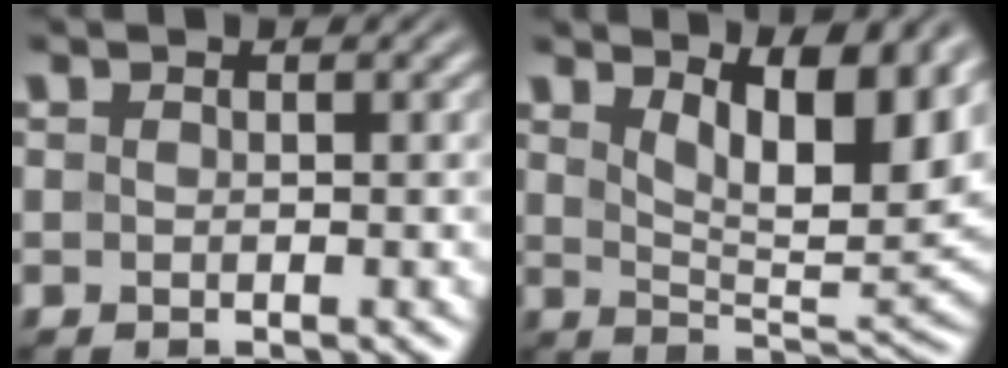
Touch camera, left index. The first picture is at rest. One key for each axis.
{"total": 8.9, "fx": 4.5, "fy": 2.9, "fz": 7.2, "tx": -0.107, "ty": -0.002, "tz": 0.072}